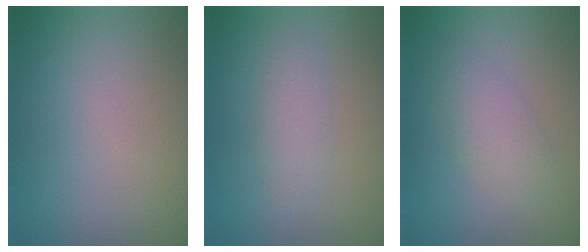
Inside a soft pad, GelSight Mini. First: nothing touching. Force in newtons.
{"total": 2.0, "press": 2.0, "slide": 0.0}
{"total": 3.0, "press": 3.0, "slide": 0.1}